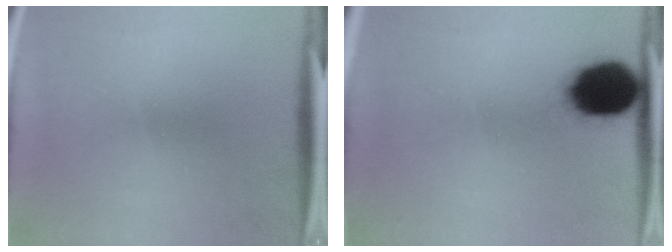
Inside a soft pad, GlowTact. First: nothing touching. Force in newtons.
{"total": 13.1}